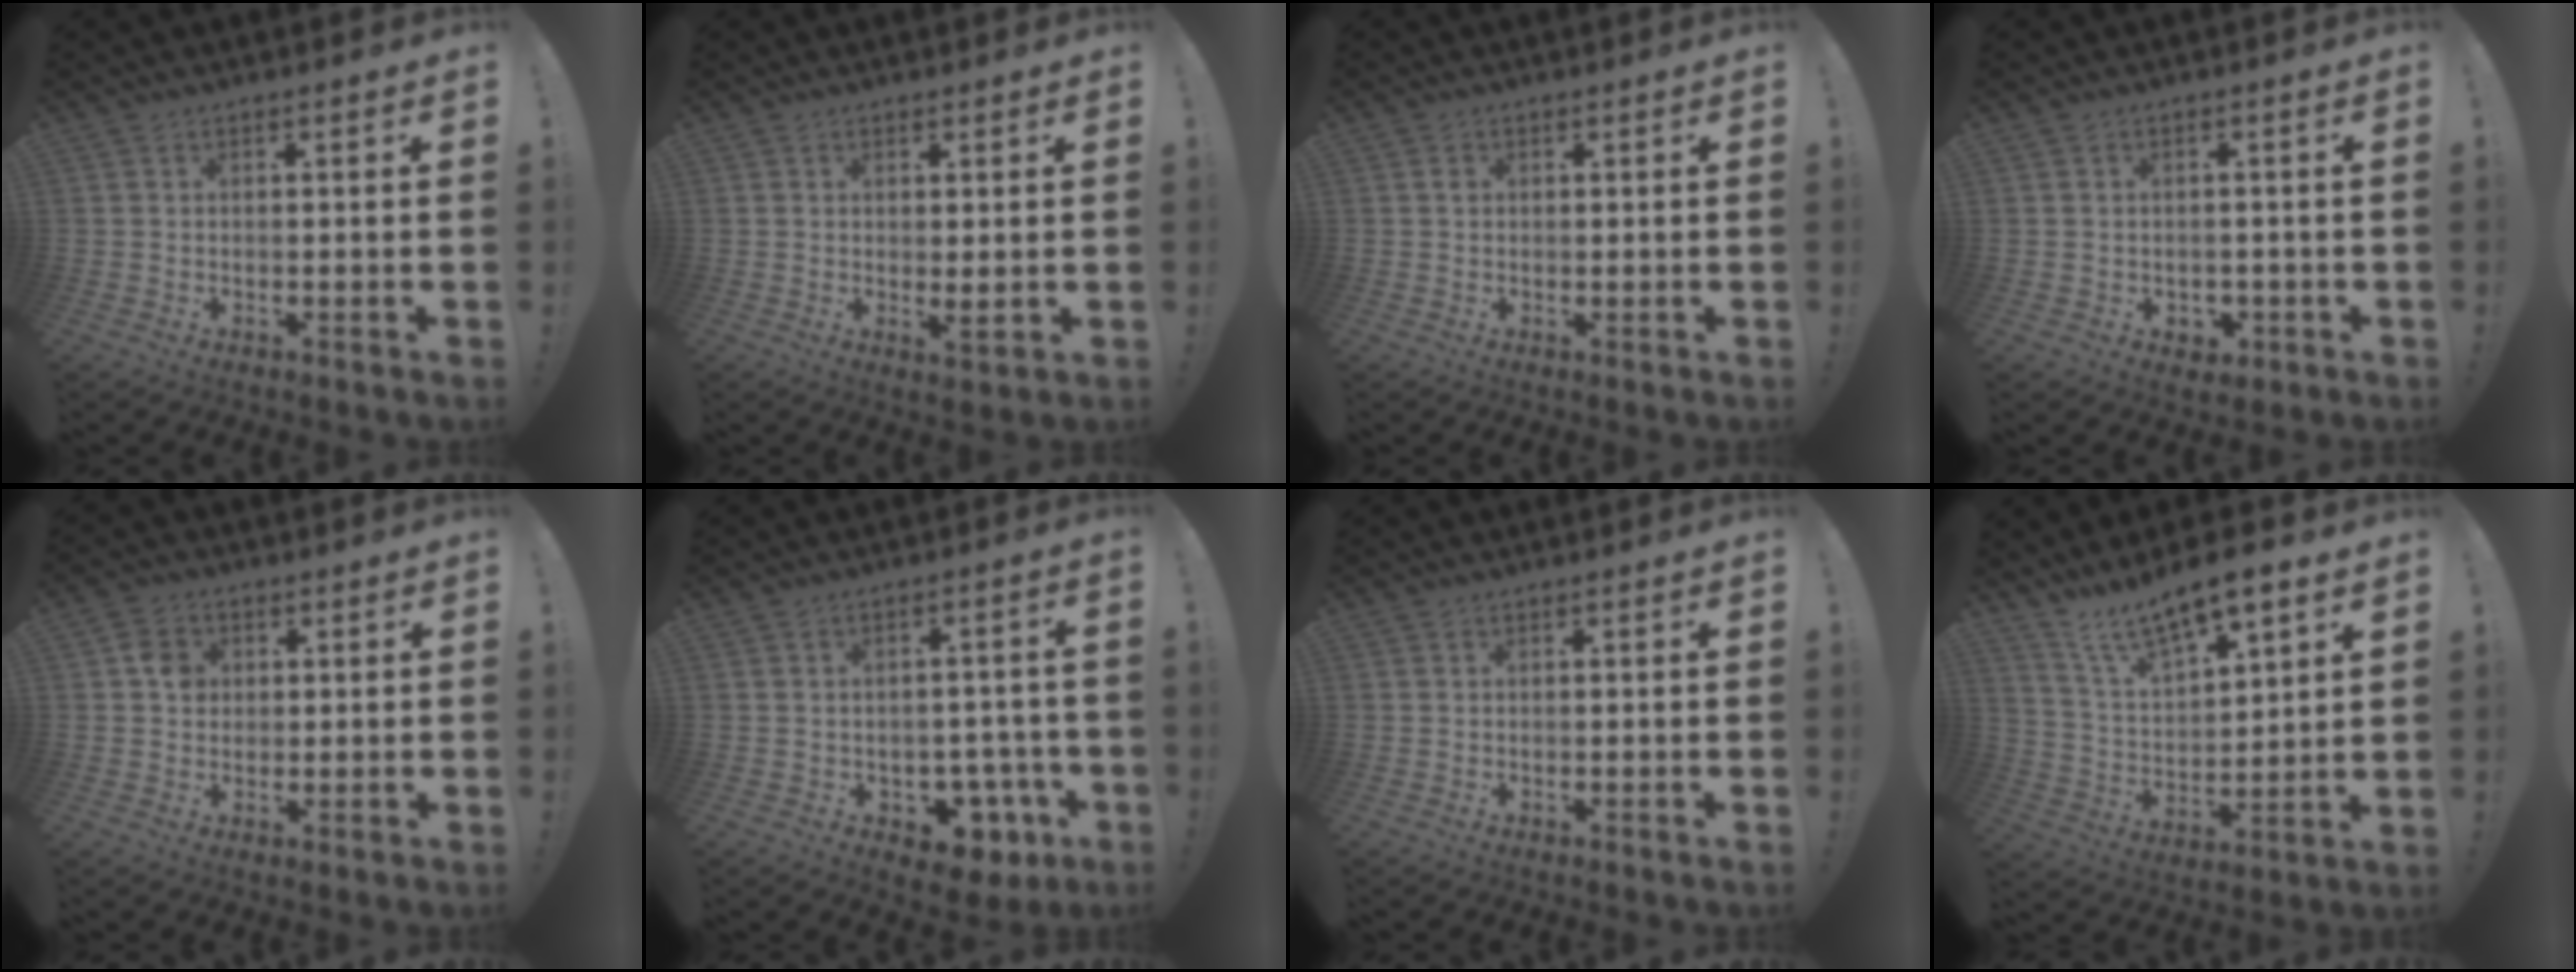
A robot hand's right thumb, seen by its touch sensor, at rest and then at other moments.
{"total": 2.7, "force": [0.8, 0.6, 2.5], "torque": [-0.035, -0.008, 0.014]}
{"total": 1.1, "force": [0.3, 0.8, 0.7], "torque": [-0.014, 0.004, 0.005]}
{"total": 3.2, "force": [-0.1, 2.9, 1.2], "torque": [-0.012, 0.000, 0.001]}
{"total": 5.4, "force": [1.0, 4.7, 2.5], "torque": [-0.031, 0.008, 0.018]}
{"total": 8.4, "force": [-3.8, 6.1, 4.5], "torque": [-0.039, 0.032, -0.052]}
{"total": 0.0}
{"total": 12.2, "force": [10.0, 3.6, 6.1], "torque": [-0.122, -0.073, 0.179]}